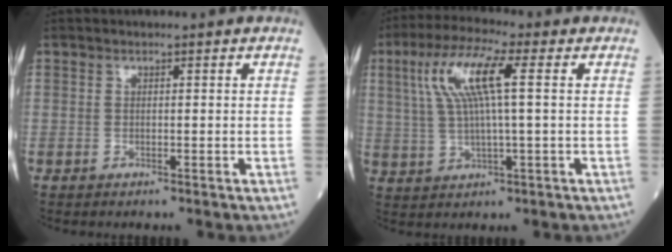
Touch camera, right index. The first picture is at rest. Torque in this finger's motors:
{"motor_torque": [0.40, 0.12, 0.27, 0.15]}